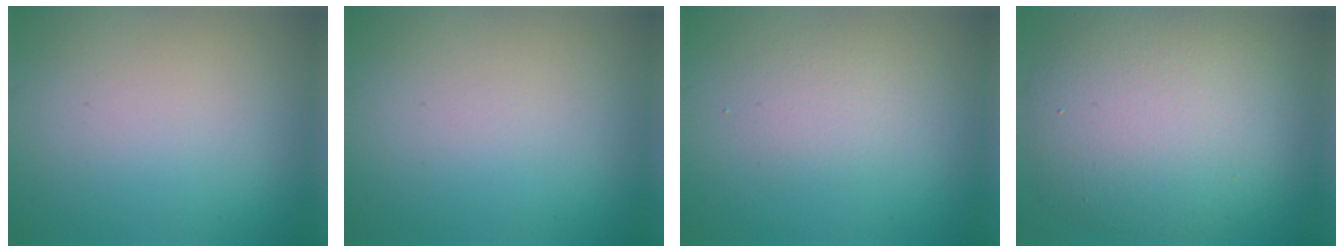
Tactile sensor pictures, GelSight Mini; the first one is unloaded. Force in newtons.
{"total": 0.0}
{"total": 1.6, "press": 1.6, "slide": 0.1}
{"total": 11.1, "press": 11.1, "slide": 0.6}